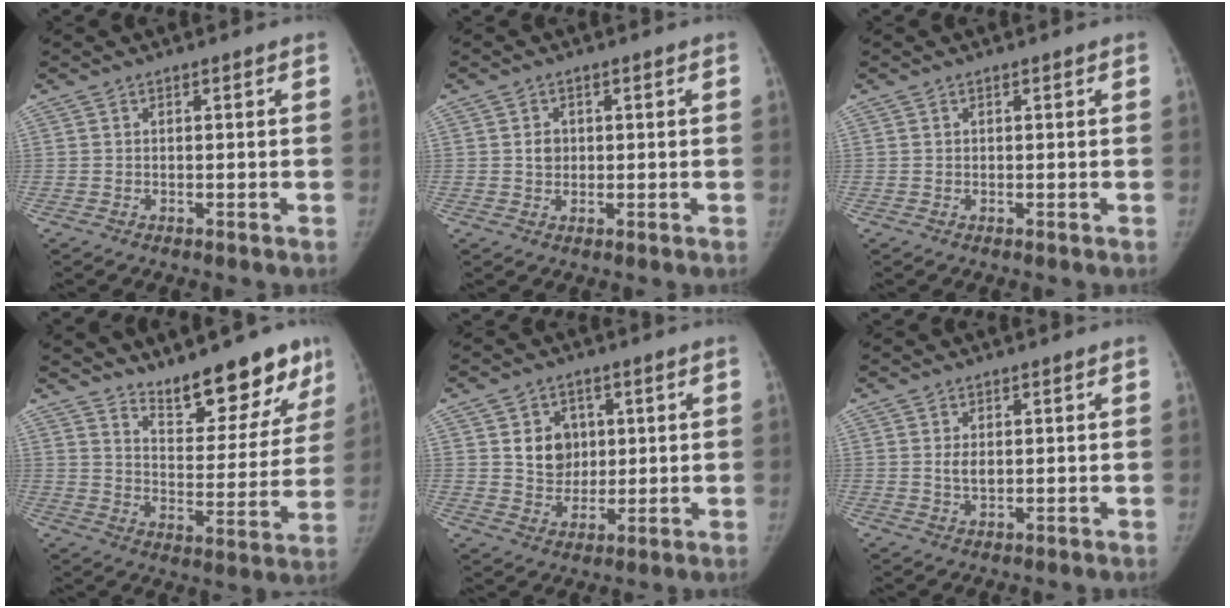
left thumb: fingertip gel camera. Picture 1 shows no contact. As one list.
[{"total": 2.4, "force": [0.4, 2.0, 1.1], "torque": [-0.007, 0.000, 0.009]}, {"total": 0.0}, {"total": 16.7, "force": [12.9, 5.5, 9.1], "torque": [-0.072, -0.097, 0.197]}, {"total": 7.8, "force": [2.1, 6.6, 3.7], "torque": [-0.024, -0.011, 0.043]}, {"total": 2.5, "force": [0.6, 1.4, 2.0], "torque": [-0.031, -0.007, 0.015]}]